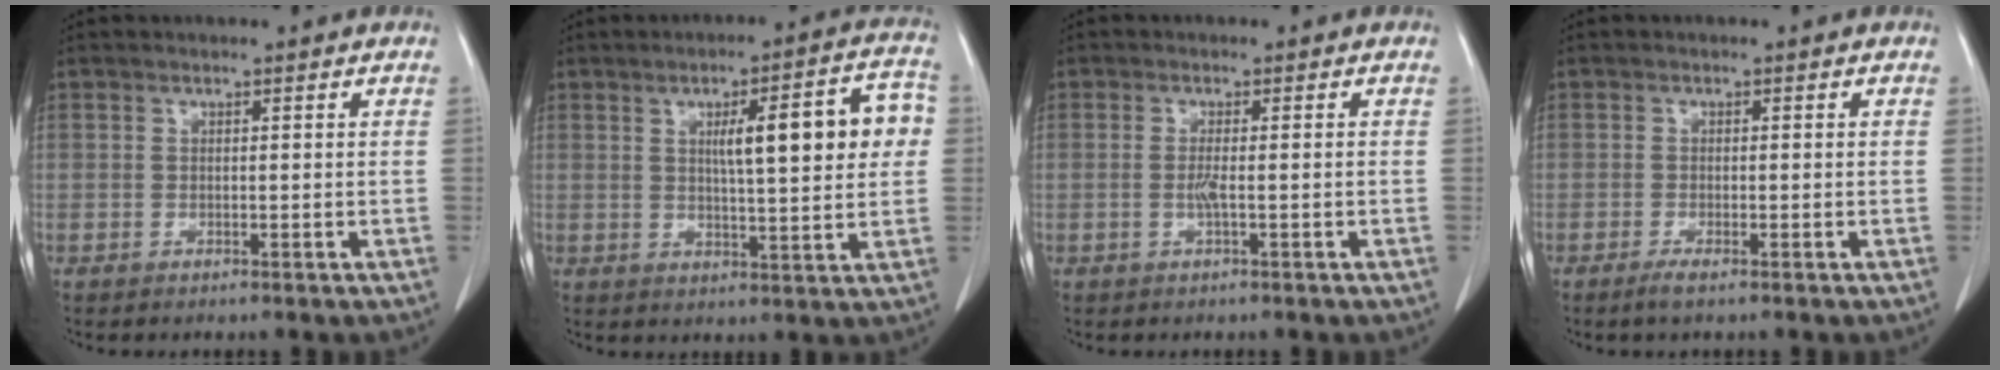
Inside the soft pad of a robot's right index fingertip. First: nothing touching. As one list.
[{"total": 12.2, "force": [2.3, 2.1, 11.8], "torque": [-0.156, 0.026, 0.032]}, {"total": 1.8, "force": [-0.5, -0.1, 1.7], "torque": [-0.035, -0.002, -0.009]}, {"total": 1.6, "force": [-1.0, 0.1, 1.2], "torque": [-0.022, -0.004, -0.019]}]